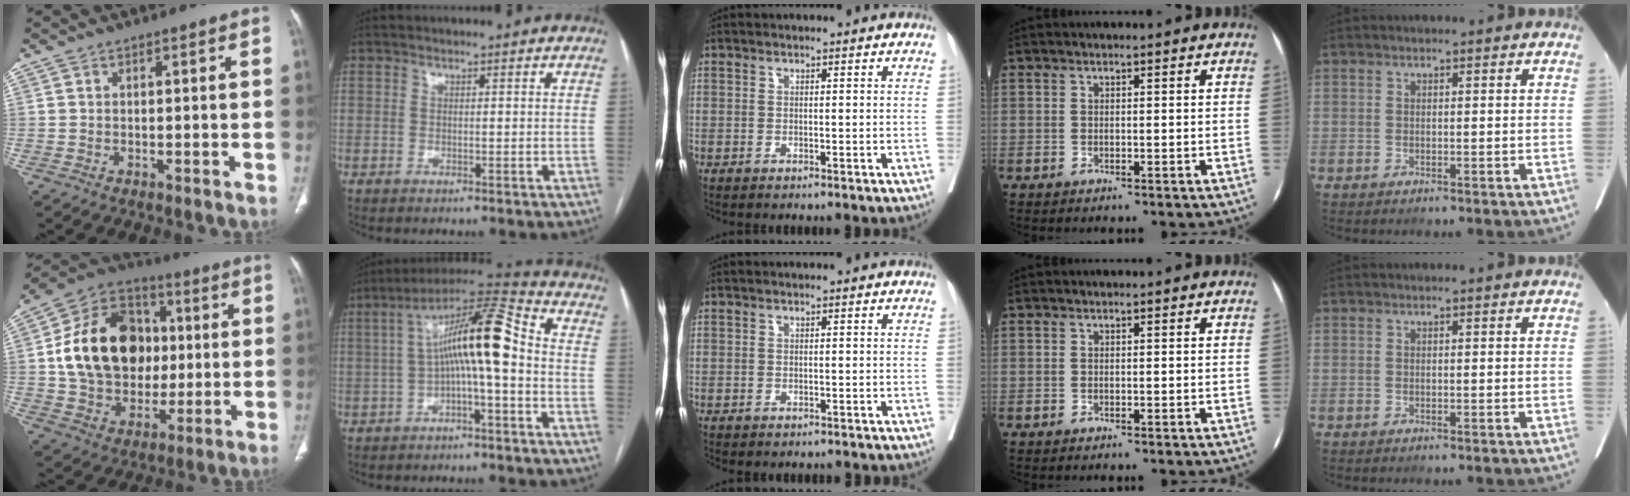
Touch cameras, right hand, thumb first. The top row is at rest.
{"thumb": {"total": 22.7, "force": [2.0, 17.4, 14.4], "torque": [-0.224, 0.020, 0.043]}, "index": {"total": 13.1, "force": [-0.3, 1.8, 13.0], "torque": [-0.222, 0.044, -0.009]}, "middle": {"total": 1.7, "force": [-1.5, 0.6, 0.4], "torque": [-0.009, -0.004, -0.021]}}